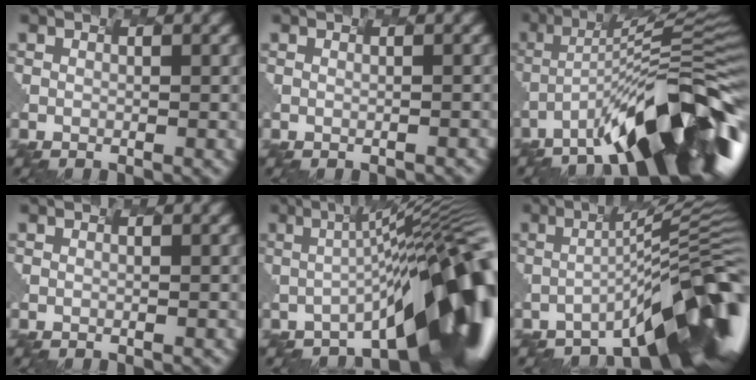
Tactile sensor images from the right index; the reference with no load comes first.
{"total": 0.5, "force": [0.1, 0.3, 0.4], "torque": [0.002, 0.003, 0.001]}
{"total": 13.9, "force": [-8.4, 2.8, 10.7], "torque": [-0.160, 0.016, -0.127]}
{"total": 0.0}
{"total": 14.6, "force": [-4.5, 3.7, 13.4], "torque": [-0.158, 0.011, -0.069]}
{"total": 10.8, "force": [-5.7, 1.7, 9.0], "torque": [-0.106, 0.016, -0.089]}